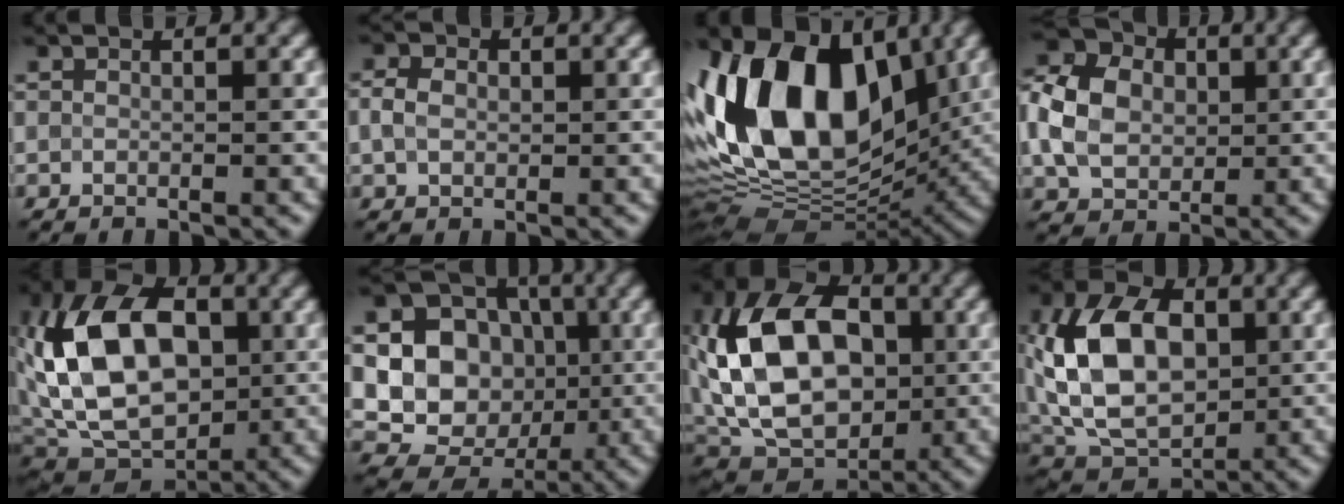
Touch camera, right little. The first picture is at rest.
{"total": 2.6, "force": [0.2, 1.9, 1.7], "torque": [-0.043, 0.009, 0.000]}
{"total": 16.5, "force": [3.0, 10.3, 12.5], "torque": [-0.245, 0.025, 0.036]}
{"total": 7.4, "force": [0.4, 5.7, 4.7], "torque": [-0.113, 0.019, 0.000]}
{"total": 13.1, "force": [1.2, 8.7, 9.7], "torque": [-0.197, 0.024, 0.011]}
{"total": 12.4, "force": [0.2, 11.2, 5.5], "torque": [-0.115, 0.027, -0.015]}
{"total": 14.7, "force": [1.3, 9.9, 10.8], "torque": [-0.215, 0.029, 0.010]}
{"total": 11.6, "force": [1.1, 7.7, 8.7], "torque": [-0.185, 0.019, 0.014]}